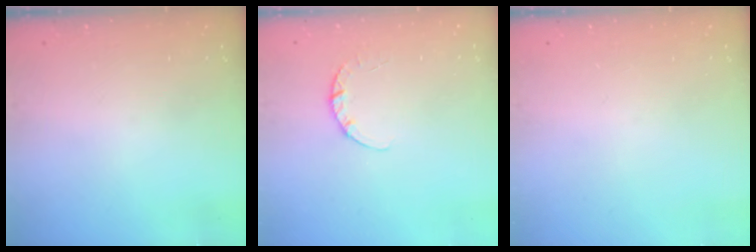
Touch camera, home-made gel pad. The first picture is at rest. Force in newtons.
{"total": 2.7, "press": 2.7, "slide": 0.4}
{"total": 0.0}